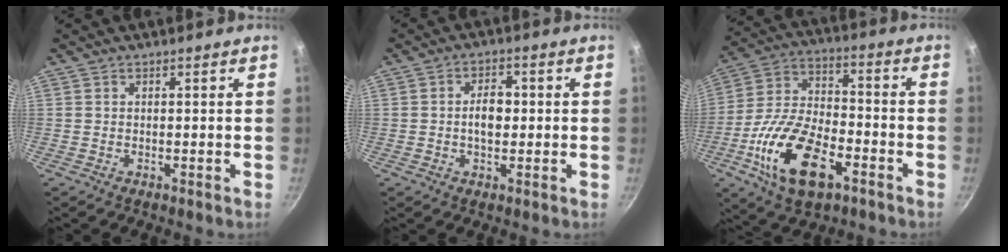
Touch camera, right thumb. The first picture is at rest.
{"total": 5.1, "force": [-0.1, 3.2, 4.0], "torque": [-0.046, 0.012, -0.006]}
{"total": 19.5, "force": [-8.0, 10.1, 14.7], "torque": [-0.268, 0.033, -0.151]}